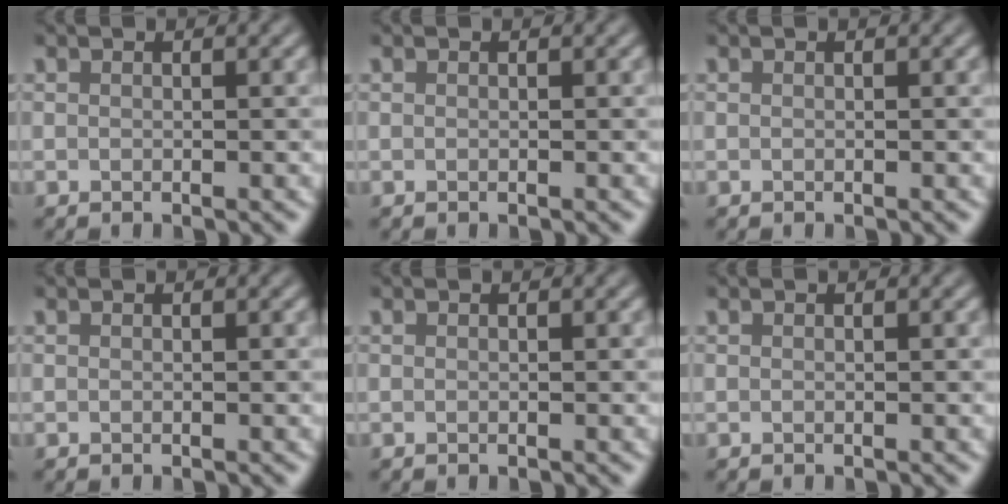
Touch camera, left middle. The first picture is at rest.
{"total": 0.0}
{"total": 0.0}
{"total": 0.0}
{"total": 0.0}
{"total": 0.0}